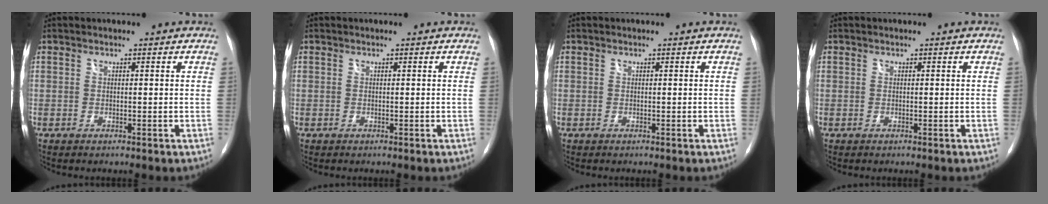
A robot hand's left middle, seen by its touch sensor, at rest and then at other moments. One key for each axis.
{"total": 0.0}
{"total": 0.0}
{"total": 0.0}